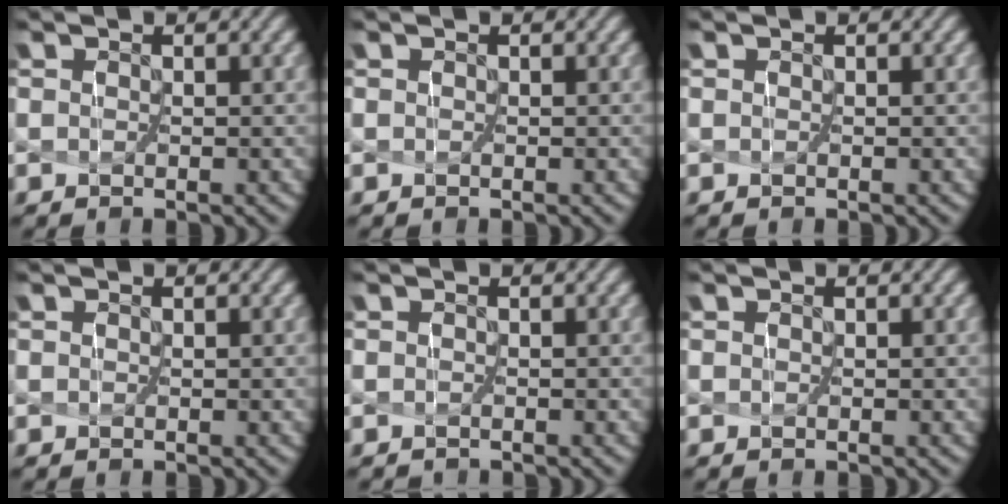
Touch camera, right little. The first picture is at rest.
{"total": 0.0}
{"total": 0.0}
{"total": 0.0}
{"total": 0.8, "force": [-0.6, -0.2, -0.4], "torque": [0.004, -0.003, -0.005]}
{"total": 0.0}